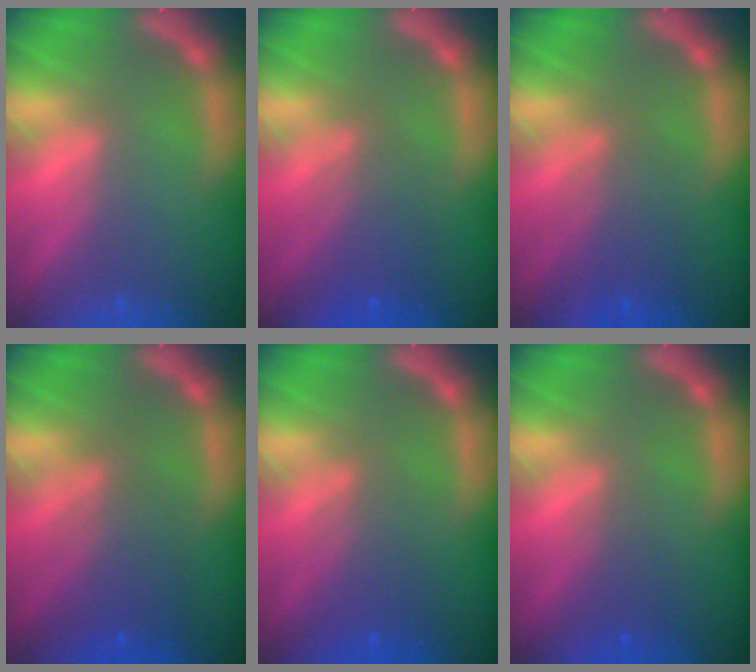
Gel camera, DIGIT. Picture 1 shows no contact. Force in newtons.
{"total": 4.1}
{"total": 4.1}
{"total": 4.6}
{"total": 3.6}
{"total": 1.9}